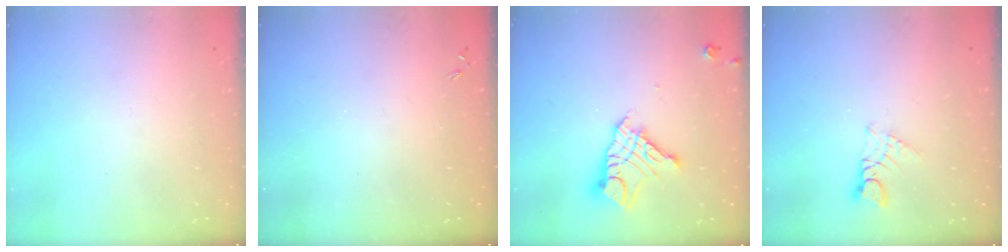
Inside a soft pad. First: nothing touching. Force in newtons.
{"total": 0.0}
{"total": 11.7, "press": 11.6, "slide": 1.2}
{"total": 1.1, "press": 1.1, "slide": 0.1}